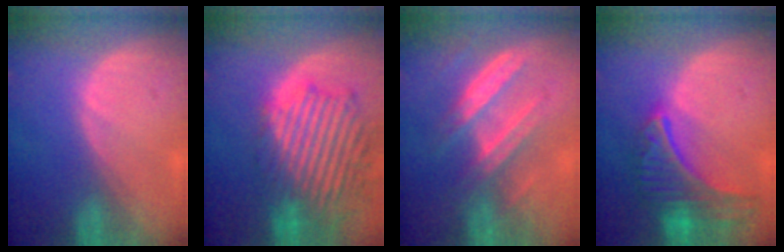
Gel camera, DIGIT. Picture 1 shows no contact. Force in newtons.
{"total": 13.9, "press": 11.9, "slide": 7.2}
{"total": 7.3, "press": 6.8, "slide": 2.8}
{"total": 9.3, "press": 8.2, "slide": 4.4}